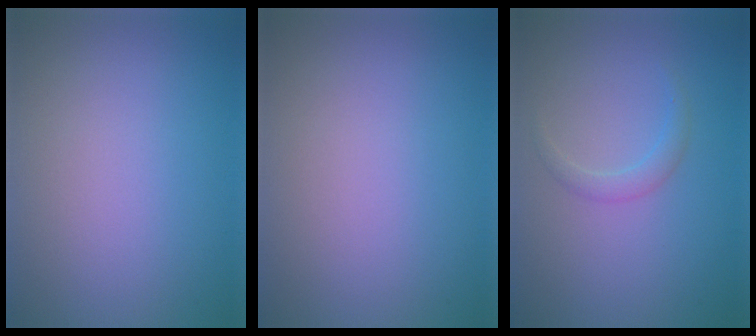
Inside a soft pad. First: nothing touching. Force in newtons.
{"total": 0.0}
{"total": 1.3, "press": 1.3, "slide": 0.2}